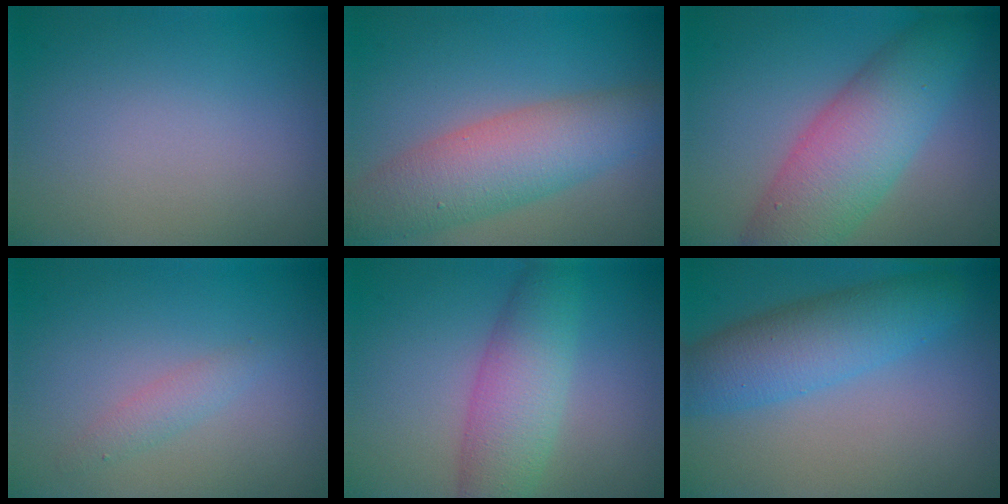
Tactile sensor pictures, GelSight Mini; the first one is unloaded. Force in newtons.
{"total": 6.8, "press": 6.8, "slide": 0.3}
{"total": 8.1, "press": 8.0, "slide": 0.2}
{"total": 1.3, "press": 1.3, "slide": 0.0}
{"total": 5.3, "press": 5.3, "slide": 0.2}
{"total": 5.6, "press": 5.6, "slide": 0.1}